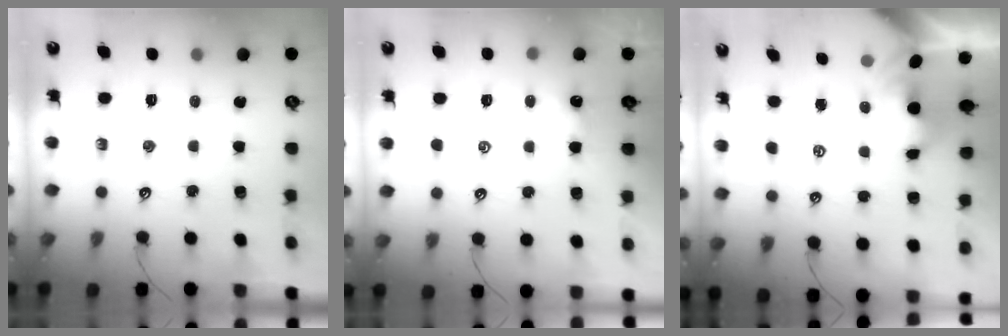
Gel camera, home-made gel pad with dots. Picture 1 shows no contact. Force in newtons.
{"total": 1.1, "press": 1.1, "slide": 0.3}
{"total": 1.5, "press": 1.3, "slide": 0.7}